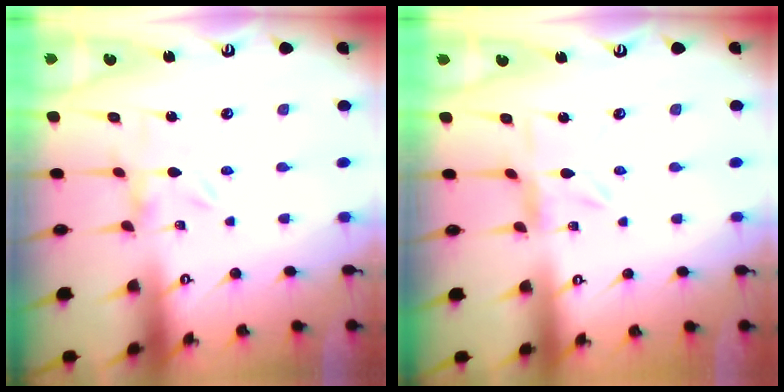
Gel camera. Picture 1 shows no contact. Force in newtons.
{"total": 1.3, "press": 1.2, "slide": 0.4}